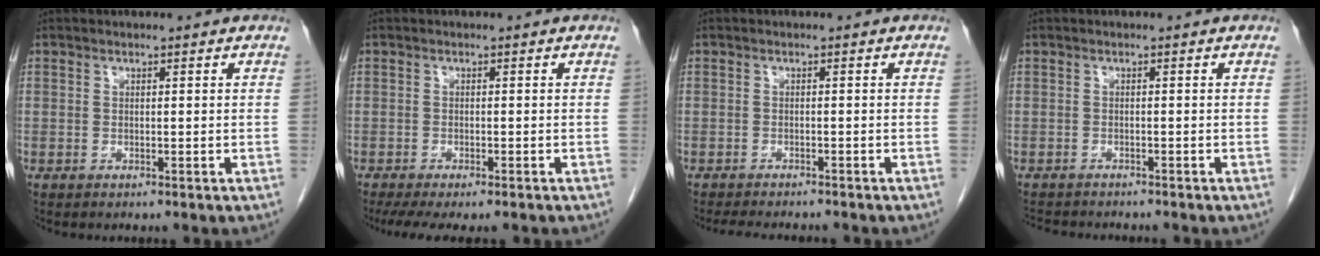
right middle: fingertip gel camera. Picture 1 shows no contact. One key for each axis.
{"total": 7.8, "fx": -6.2, "fy": 1.9, "fz": 4.4, "tx": -0.061, "ty": -0.008, "tz": -0.093}
{"total": 6.6, "fx": -6.0, "fy": 1.2, "fz": 2.5, "tx": -0.032, "ty": -0.007, "tz": -0.085}
{"total": 5.3, "fx": -4.9, "fy": 1.1, "fz": 1.5, "tx": -0.019, "ty": -0.007, "tz": -0.073}